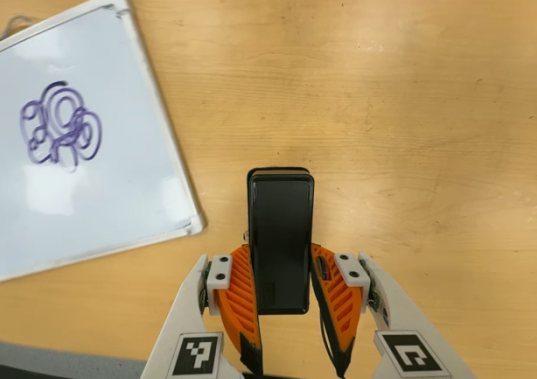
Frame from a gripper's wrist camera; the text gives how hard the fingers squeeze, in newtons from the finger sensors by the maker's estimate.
{"total": 5.0, "left": 3.6, "right": 6.4}